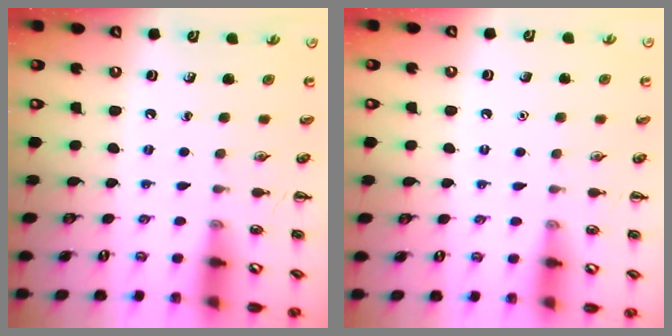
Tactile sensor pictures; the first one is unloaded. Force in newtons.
{"total": 1.6, "press": 1.5, "slide": 0.1}